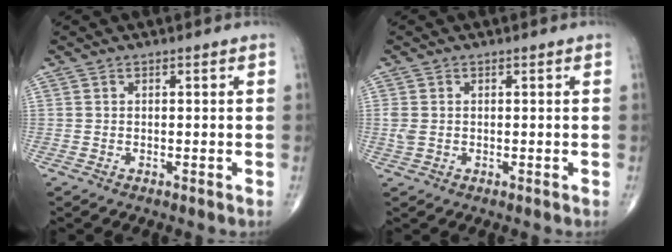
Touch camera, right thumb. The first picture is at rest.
{"total": 2.1, "force": [0.0, 1.5, 1.4], "torque": [-0.043, 0.005, 0.001]}